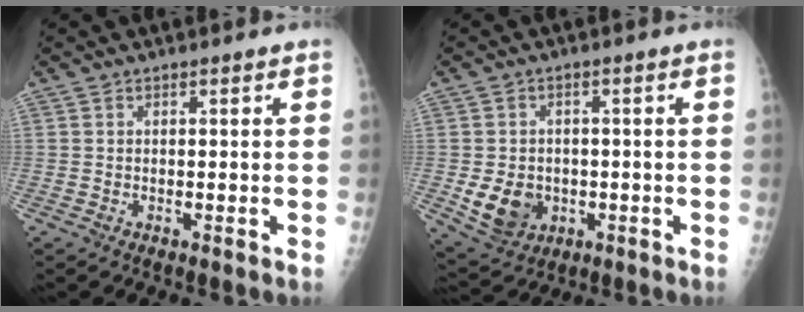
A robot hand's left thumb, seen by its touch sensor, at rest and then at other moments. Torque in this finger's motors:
{"motor_torque": [-0.55, 0.85, 0.62, -0.03, 0.03]}